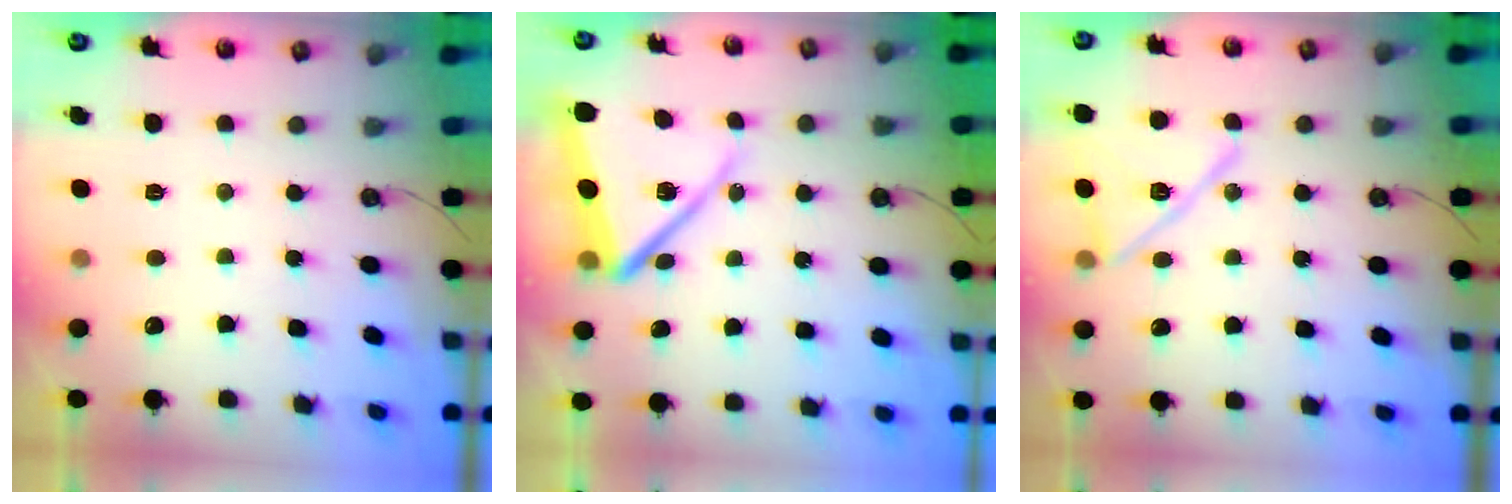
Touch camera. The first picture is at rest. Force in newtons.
{"total": 15.2, "press": 15.2, "slide": 1.5}
{"total": 14.2, "press": 14.2, "slide": 0.5}